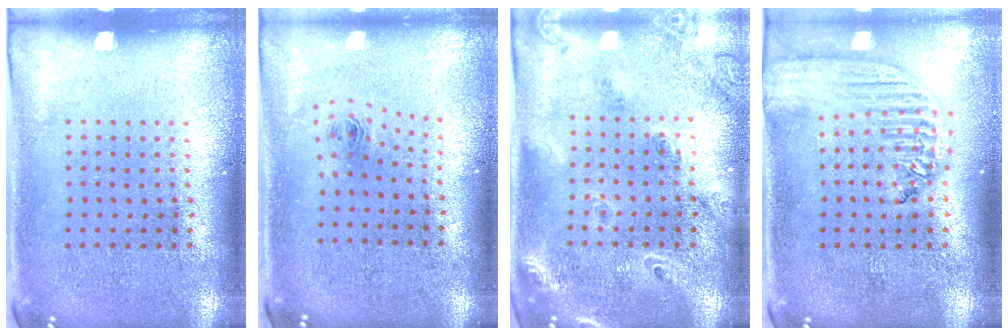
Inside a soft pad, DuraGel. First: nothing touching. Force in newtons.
{"total": 0.9, "press": 0.4, "slide": 0.8}
{"total": 1.8, "press": 1.5, "slide": 1.0}
{"total": 2.3, "press": 1.9, "slide": 1.2}